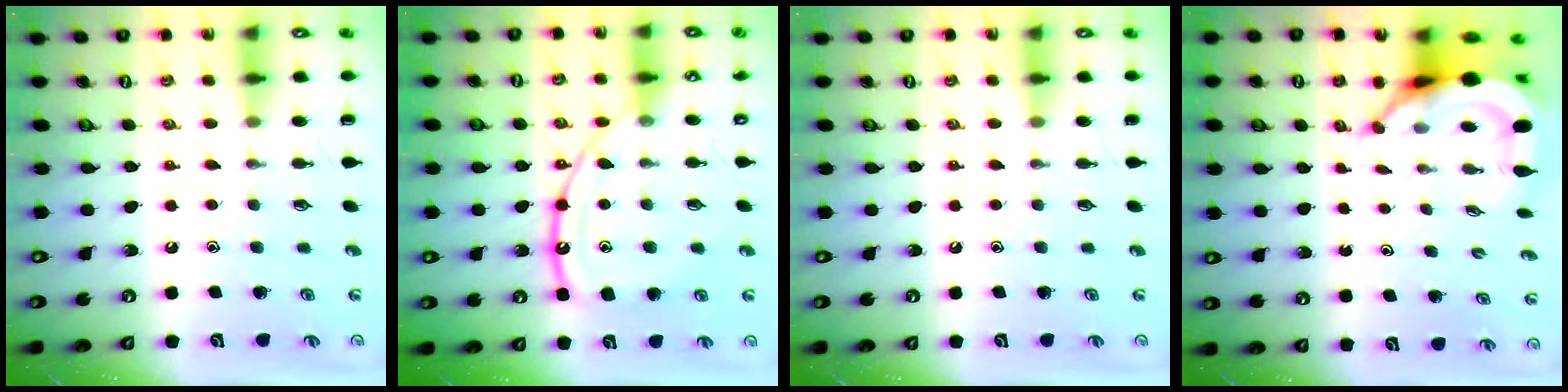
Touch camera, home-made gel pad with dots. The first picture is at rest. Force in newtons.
{"total": 13.7, "press": 13.6, "slide": 1.2}
{"total": 0.0}
{"total": 7.4, "press": 7.3, "slide": 1.0}